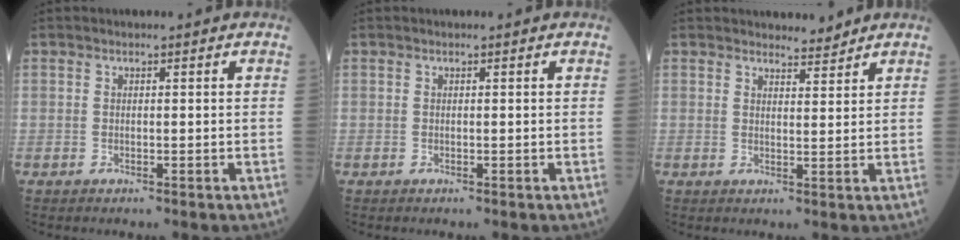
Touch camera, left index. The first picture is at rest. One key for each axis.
{"total": 0.0}
{"total": 2.5, "fx": 2.5, "fy": 0.4, "fz": -0.1, "tx": -0.001, "ty": -0.007, "tz": 0.037}